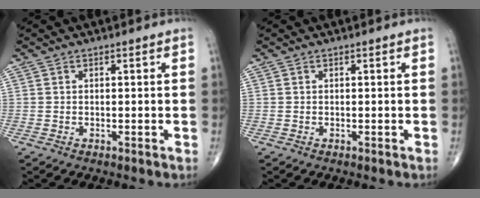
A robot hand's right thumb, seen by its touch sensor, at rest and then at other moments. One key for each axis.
{"total": 0.0}